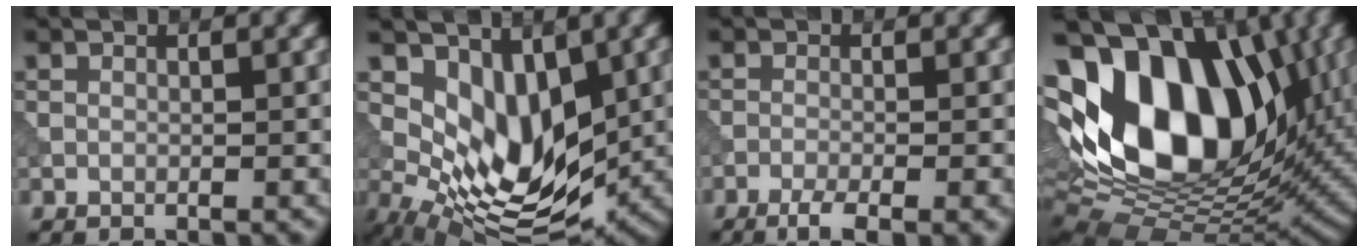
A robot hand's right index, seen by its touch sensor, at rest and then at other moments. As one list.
[{"total": 7.3, "force": [1.6, 4.4, 5.7], "torque": [-0.106, -0.019, 0.037]}, {"total": 3.8, "force": [-2.1, 1.0, 3.1], "torque": [-0.052, -0.001, -0.038]}, {"total": 18.0, "force": [3.7, 11.2, 13.5], "torque": [-0.242, 0.027, 0.049]}]